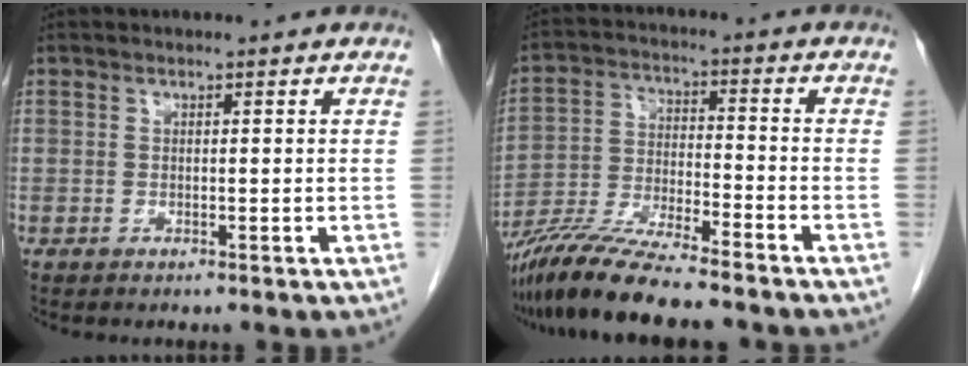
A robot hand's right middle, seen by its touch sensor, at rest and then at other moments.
{"total": 12.0, "force": [-10.3, 0.7, 6.2], "torque": [-0.120, -0.019, -0.187]}